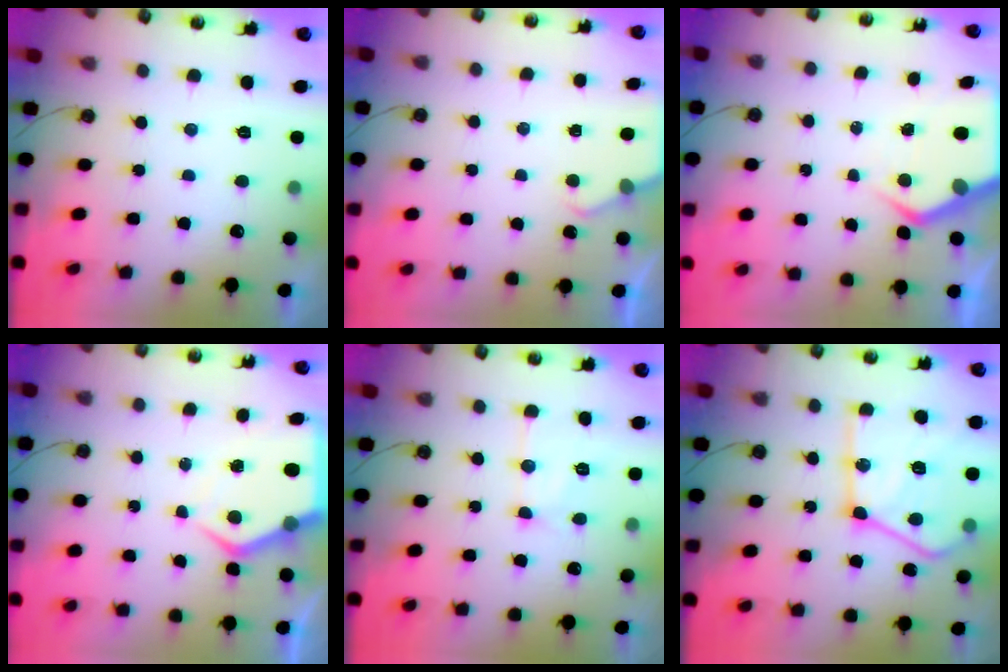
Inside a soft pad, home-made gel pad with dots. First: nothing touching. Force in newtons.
{"total": 2.8, "press": 2.8, "slide": 0.5}
{"total": 6.7, "press": 6.7, "slide": 0.5}
{"total": 7.4, "press": 7.3, "slide": 1.0}
{"total": 10.5, "press": 10.5, "slide": 0.8}
{"total": 23.2, "press": 23.1, "slide": 2.2}